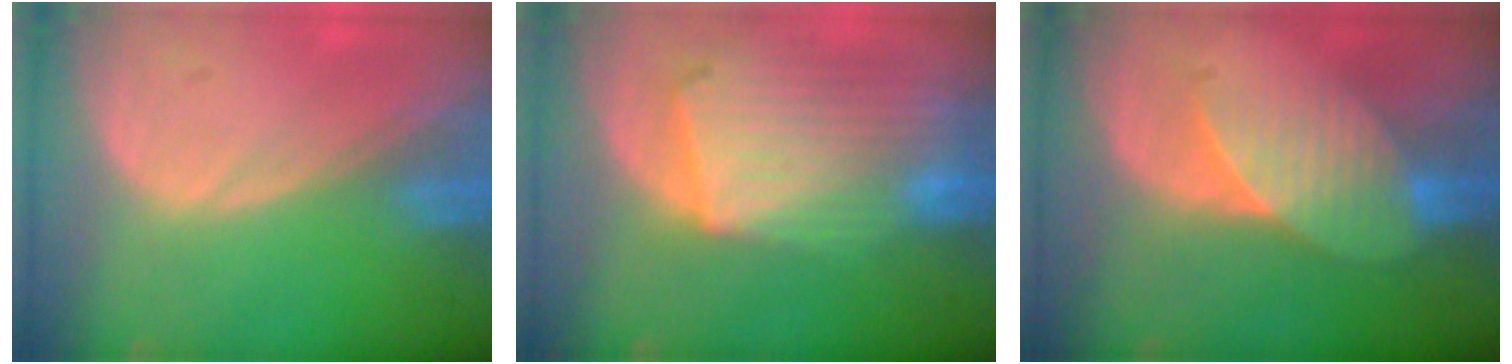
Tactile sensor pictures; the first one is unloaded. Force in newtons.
{"total": 10.8, "press": 9.4, "slide": 5.4}
{"total": 7.4, "press": 6.9, "slide": 2.6}